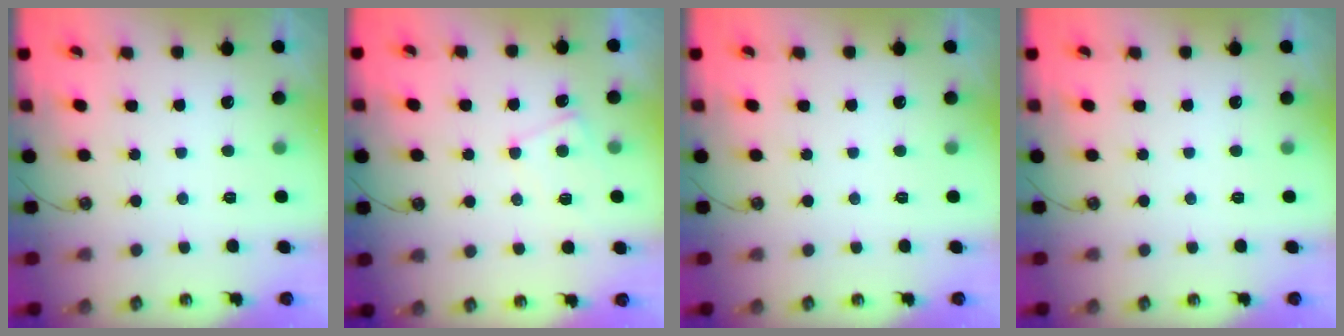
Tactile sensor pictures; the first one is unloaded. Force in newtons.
{"total": 1.6, "press": 1.6, "slide": 0.5}
{"total": 0.0}
{"total": 0.0}